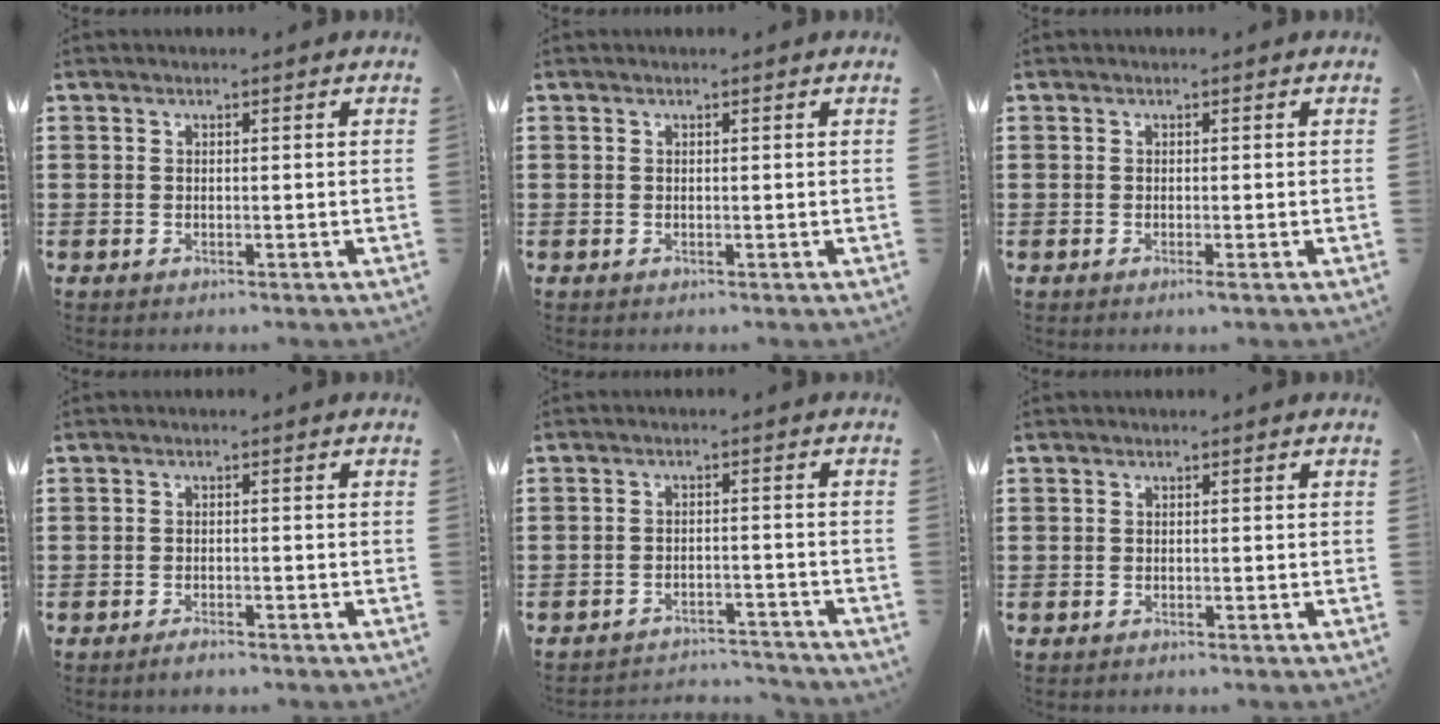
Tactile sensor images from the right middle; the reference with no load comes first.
{"total": 0.0}
{"total": 0.6, "force": [-0.3, 0.1, 0.5], "torque": [-0.011, -0.004, -0.004]}
{"total": 1.3, "force": [-1.2, 0.2, 0.6], "torque": [-0.014, -0.004, -0.022]}
{"total": 3.2, "force": [-3.2, 0.1, 0.1], "torque": [-0.008, 0.000, -0.068]}
{"total": 0.5, "force": [-0.4, 0.2, -0.1], "torque": [0.002, 0.002, -0.010]}